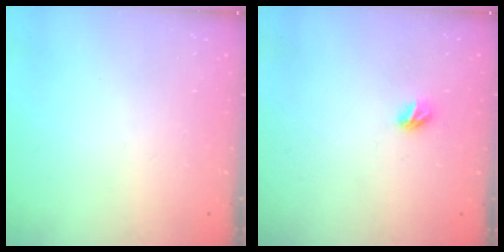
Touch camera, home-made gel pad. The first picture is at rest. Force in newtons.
{"total": 5.8, "press": 5.8, "slide": 0.7}